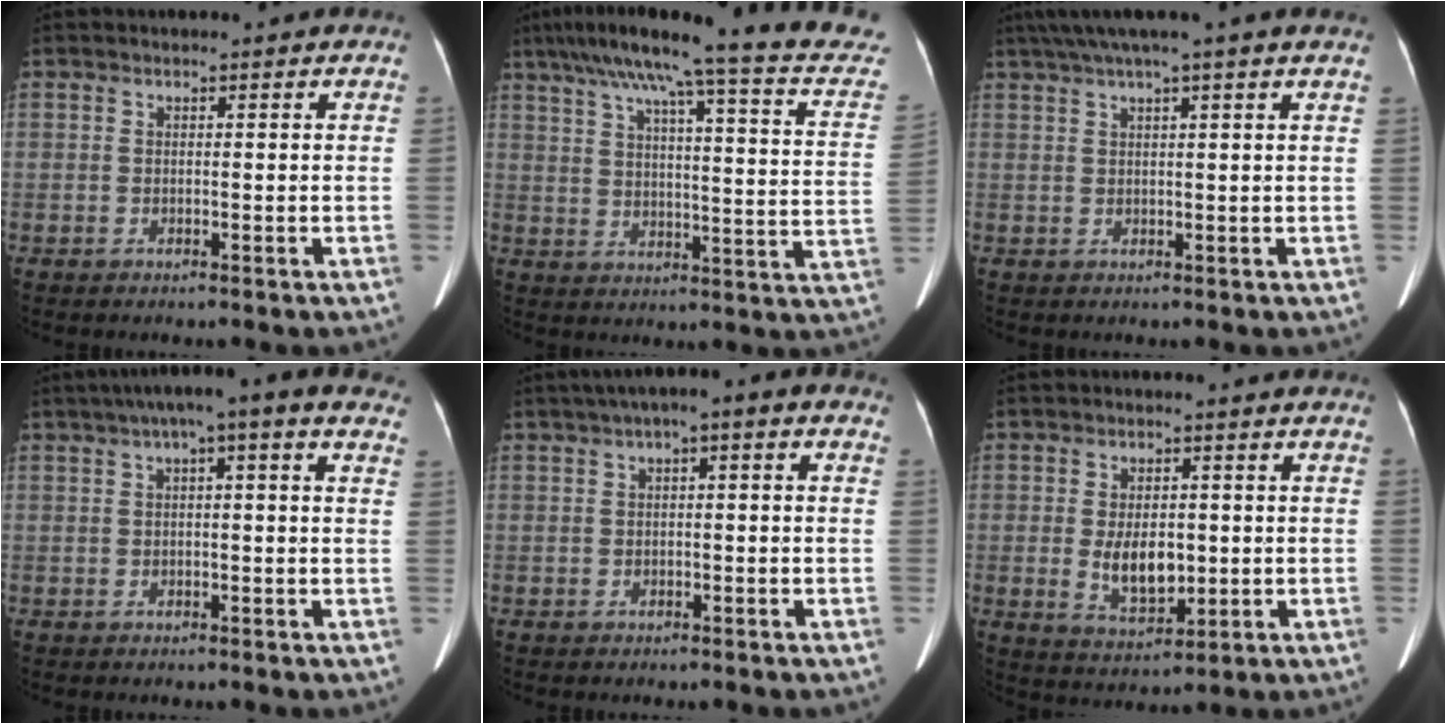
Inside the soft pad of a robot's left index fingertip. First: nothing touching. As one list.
[{"total": 25.6, "force": [21.0, 1.4, 14.7], "torque": [-0.221, -0.016, 0.257]}, {"total": 7.6, "force": [5.7, -1.4, 4.9], "torque": [-0.077, 0.036, 0.080]}, {"total": 10.5, "force": [6.0, 1.7, 8.5], "torque": [-0.118, 0.051, 0.070]}, {"total": 5.3, "force": [2.0, 1.1, 4.8], "torque": [-0.071, 0.035, 0.022]}, {"total": 6.8, "force": [-0.4, 3.5, 5.8], "torque": [-0.108, -0.009, 0.004]}]